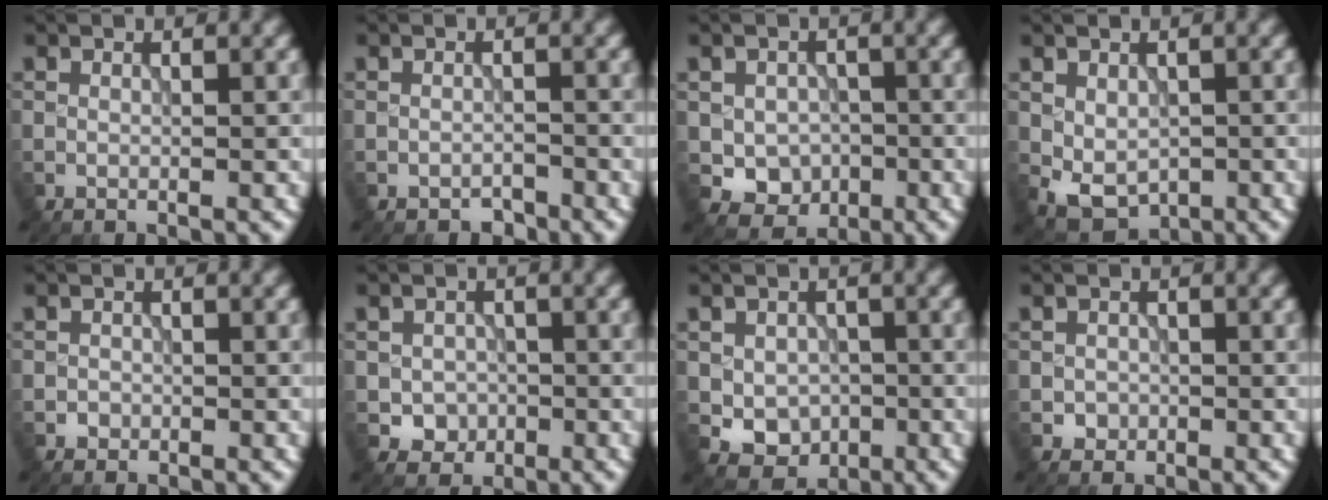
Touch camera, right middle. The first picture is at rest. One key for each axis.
{"total": 1.0, "fx": -1.0, "fy": 0.4, "fz": 0.1, "tx": 0.001, "ty": 0.002, "tz": -0.016}
{"total": 4.2, "fx": -1.0, "fy": 3.6, "fz": 1.9, "tx": -0.027, "ty": -0.011, "tz": -0.013}
{"total": 4.1, "fx": -0.8, "fy": 2.8, "fz": 2.9, "tx": -0.051, "ty": -0.012, "tz": -0.008}
{"total": 0.8, "fx": -0.3, "fy": 0.7, "fz": 0.0, "tx": 0.005, "ty": -0.002, "tz": -0.006}
{"total": 2.4, "fx": -0.6, "fy": 2.2, "fz": 0.8, "tx": -0.009, "ty": -0.005, "tz": -0.012}
{"total": 4.4, "fx": -0.9, "fy": 3.5, "fz": 2.4, "tx": -0.040, "ty": -0.011, "tz": -0.010}
{"total": 1.2, "fx": -0.3, "fy": 1.2, "fz": 0.2, "tx": 0.004, "ty": -0.003, "tz": -0.007}